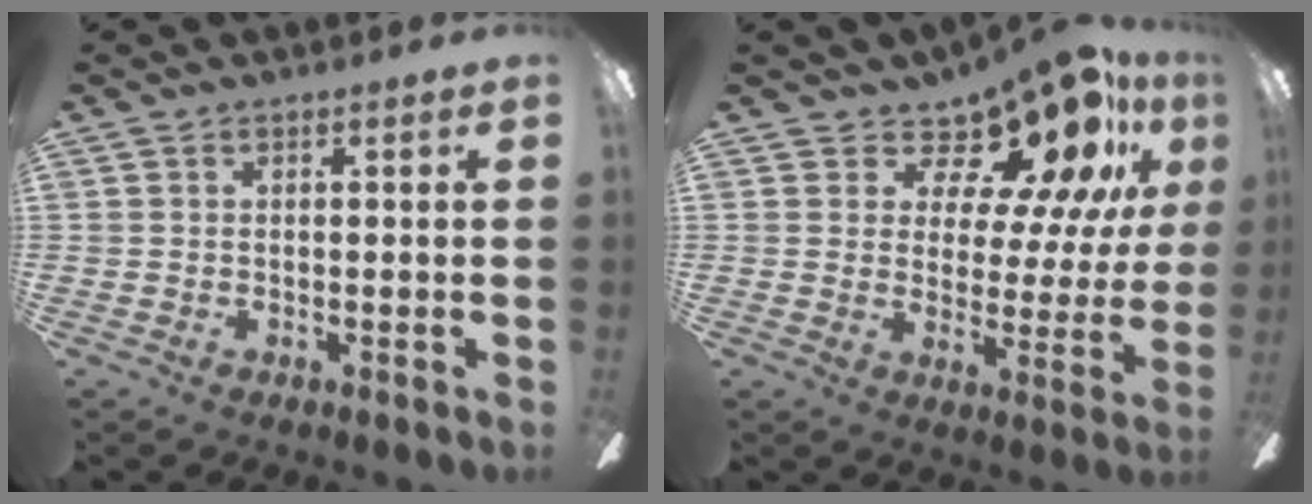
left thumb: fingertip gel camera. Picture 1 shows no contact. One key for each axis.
{"total": 15.3, "fx": 11.6, "fy": 6.1, "fz": 7.9, "tx": -0.126, "ty": -0.095, "tz": 0.198}